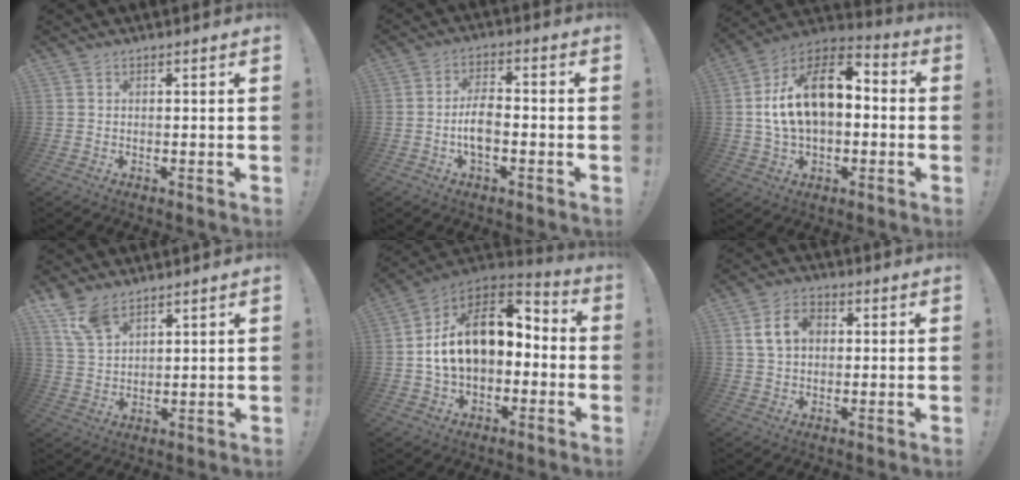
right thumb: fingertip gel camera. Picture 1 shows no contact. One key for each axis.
{"total": 7.1, "fx": -2.0, "fy": 3.5, "fz": 5.8, "tx": -0.109, "ty": 0.004, "tz": -0.038}
{"total": 19.0, "fx": 2.6, "fy": 11.5, "fz": 14.9, "tx": -0.236, "ty": 0.002, "tz": 0.049}
{"total": 8.2, "fx": 6.0, "fy": 3.9, "fz": 4.0, "tx": -0.077, "ty": -0.029, "tz": 0.118}
{"total": 18.9, "fx": 3.1, "fy": 12.2, "fz": 14.1, "tx": -0.214, "ty": 0.006, "tz": 0.061}
{"total": 8.8, "fx": 1.9, "fy": 6.4, "fz": 5.6, "tx": -0.103, "ty": 0.015, "tz": 0.037}